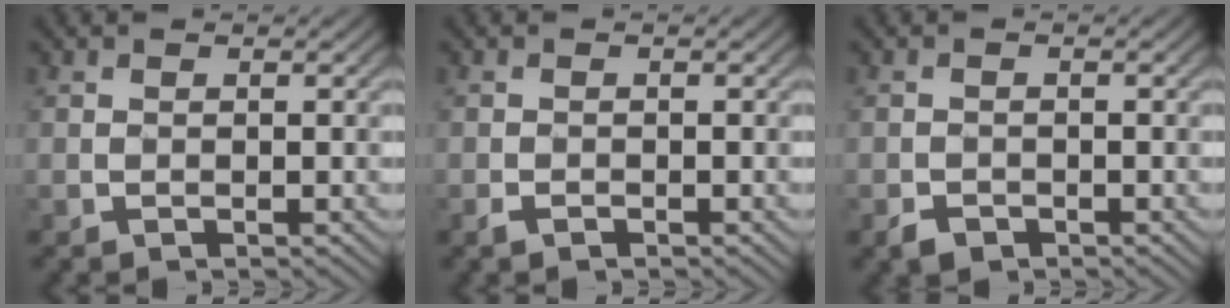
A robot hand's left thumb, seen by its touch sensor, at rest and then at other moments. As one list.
[{"total": 1.0, "force": [-0.7, 0.4, 0.6], "torque": [-0.012, -0.002, -0.014]}, {"total": 1.5, "force": [-1.0, 0.9, 0.6], "torque": [-0.012, -0.003, -0.022]}]